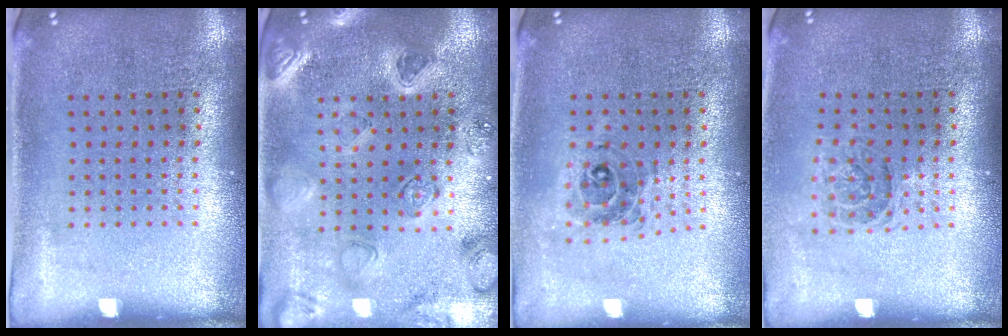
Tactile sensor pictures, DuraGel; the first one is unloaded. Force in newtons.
{"total": 2.3, "press": 2.3, "slide": 0.4}
{"total": 0.7, "press": 0.7, "slide": 0.1}
{"total": 1.1, "press": 1.0, "slide": 0.5}